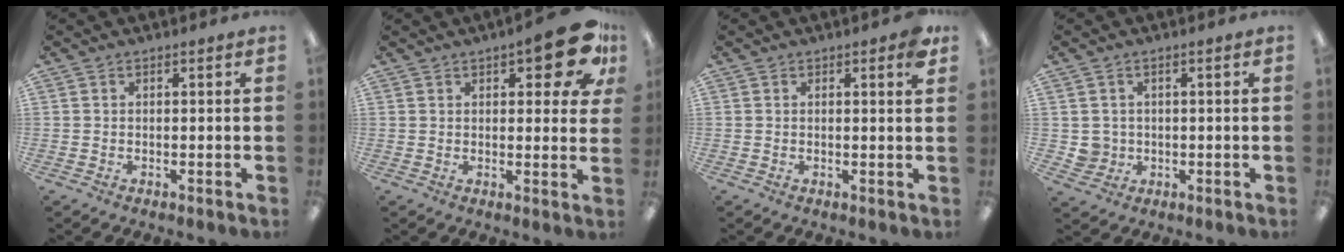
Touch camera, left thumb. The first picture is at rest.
{"total": 11.0, "force": [5.5, 3.5, 8.8], "torque": [-0.109, -0.021, 0.086]}
{"total": 2.3, "force": [1.5, 0.2, 1.7], "torque": [-0.022, -0.005, 0.022]}
{"total": 3.4, "force": [0.6, 3.3, 0.6], "torque": [-0.019, 0.005, 0.014]}